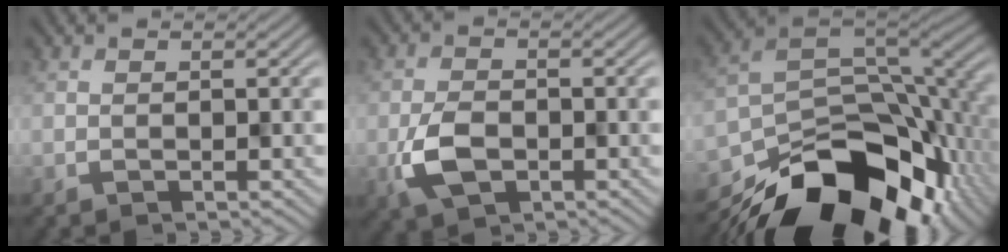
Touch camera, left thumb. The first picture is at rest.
{"total": 5.0, "force": [-1.8, 3.1, 3.5], "torque": [-0.078, -0.009, -0.042]}
{"total": 17.8, "force": [-10.6, 9.1, 11.0], "torque": [-0.192, -0.049, -0.158]}